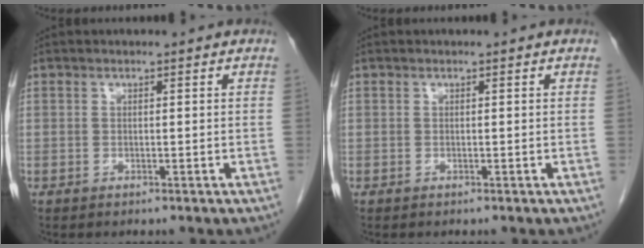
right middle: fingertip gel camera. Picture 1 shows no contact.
{"total": 0.0}